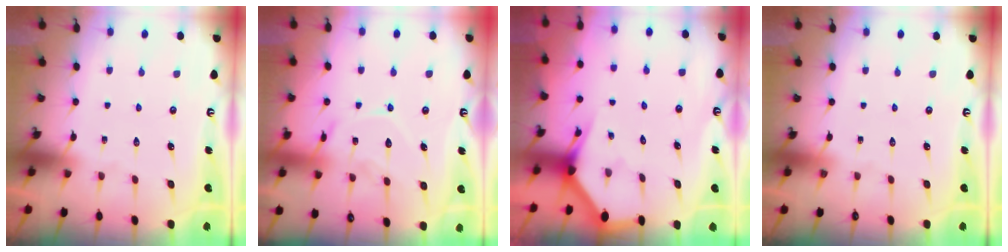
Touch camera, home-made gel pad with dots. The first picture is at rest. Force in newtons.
{"total": 13.0, "press": 13.0, "slide": 1.1}
{"total": 2.7, "press": 2.7, "slide": 0.1}
{"total": 0.0}